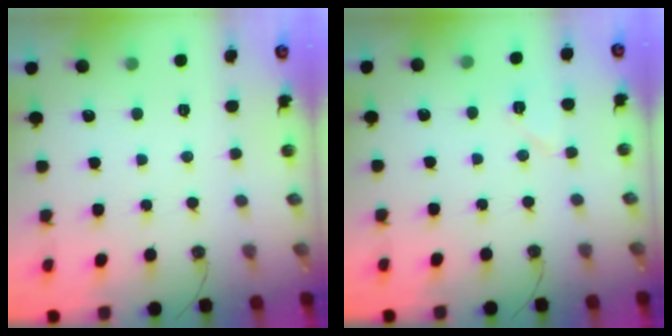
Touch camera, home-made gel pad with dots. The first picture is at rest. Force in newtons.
{"total": 5.7, "press": 5.5, "slide": 1.3}